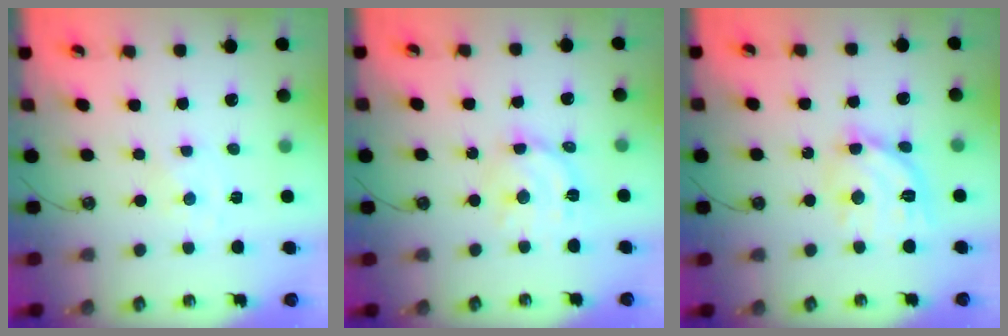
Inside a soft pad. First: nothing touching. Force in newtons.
{"total": 12.6, "press": 12.5, "slide": 1.2}
{"total": 13.5, "press": 13.5, "slide": 1.2}